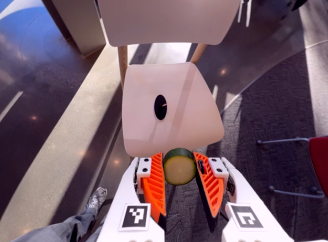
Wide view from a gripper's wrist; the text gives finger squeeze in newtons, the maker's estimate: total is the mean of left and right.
{"total": 11.3, "left": 11.5, "right": 11.1}